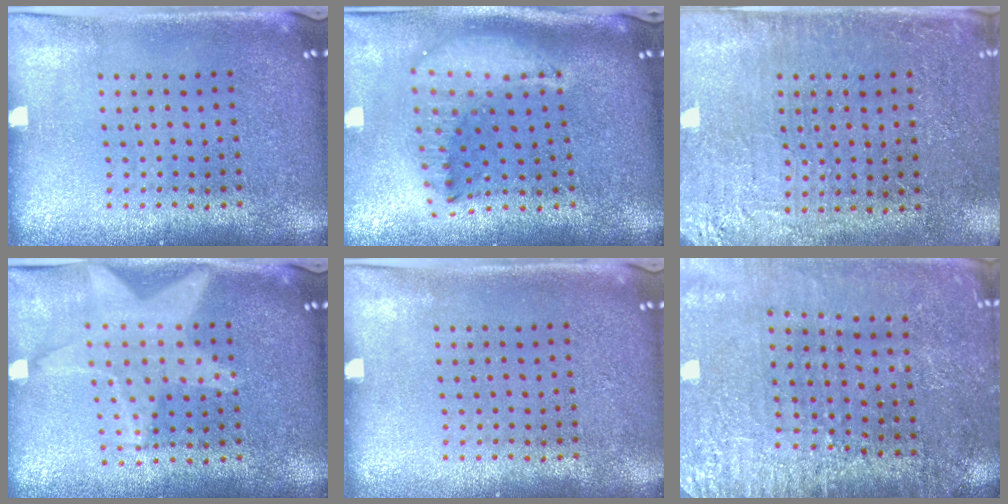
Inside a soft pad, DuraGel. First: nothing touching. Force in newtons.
{"total": 2.0, "press": 1.6, "slide": 1.2}
{"total": 2.9, "press": 2.8, "slide": 0.5}
{"total": 1.3, "press": 1.2, "slide": 0.3}
{"total": 0.0}
{"total": 3.0, "press": 3.0, "slide": 0.1}